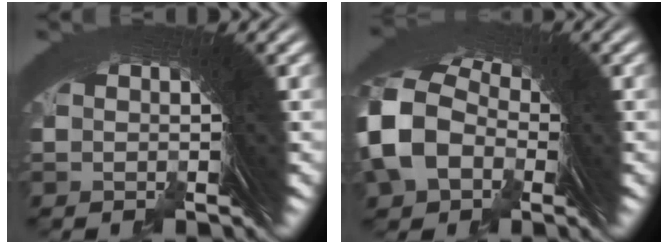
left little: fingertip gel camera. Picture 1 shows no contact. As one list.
[{"total": 8.8, "force": [1.1, 7.2, 4.9], "torque": [-0.139, 0.001, 0.013]}]